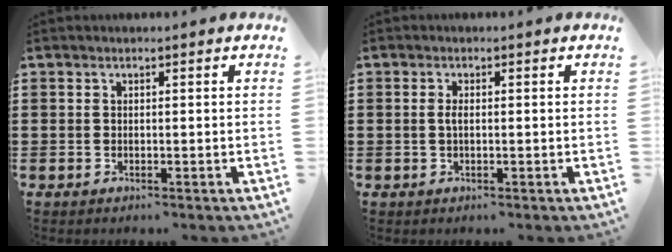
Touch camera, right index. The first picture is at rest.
{"total": 1.4, "force": [-0.1, 0.5, 1.3], "torque": [-0.032, -0.001, -0.005]}